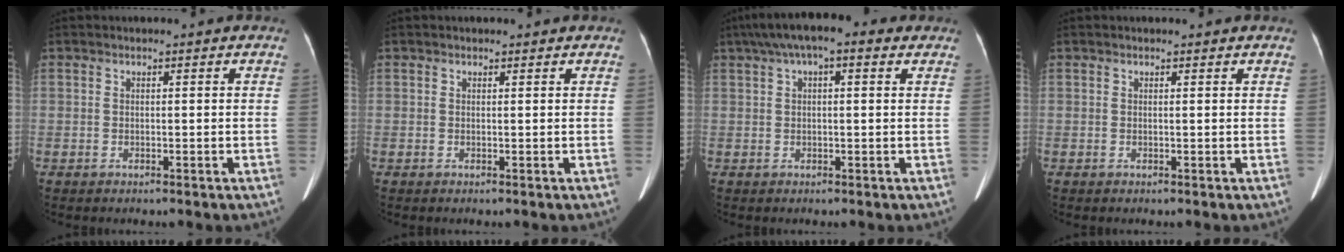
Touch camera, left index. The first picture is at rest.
{"total": 0.9, "force": [0.8, 0.5, 0.2], "torque": [-0.004, 0.001, 0.007]}
{"total": 9.1, "force": [5.4, 2.6, 6.8], "torque": [-0.107, 0.041, 0.081]}
{"total": 1.2, "force": [1.1, 0.0, 0.4], "torque": [-0.008, -0.006, 0.009]}